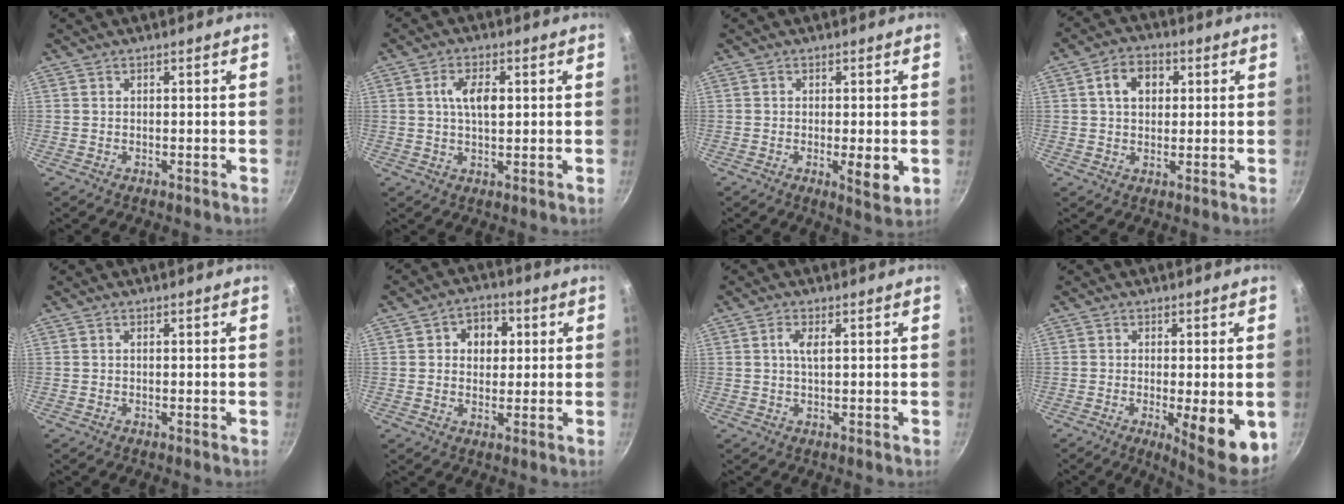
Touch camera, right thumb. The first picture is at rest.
{"total": 5.7, "force": [1.1, 2.8, 4.8], "torque": [-0.081, 0.004, 0.015]}
{"total": 5.2, "force": [-1.0, 1.5, 4.9], "torque": [-0.073, -0.012, -0.012]}
{"total": 7.0, "force": [1.8, 5.2, 4.3], "torque": [-0.049, 0.008, 0.023]}
{"total": 0.0}
{"total": 6.9, "force": [1.6, 5.5, 3.7], "torque": [-0.020, 0.002, 0.016]}
{"total": 2.5, "force": [0.7, 0.8, 2.2], "torque": [-0.044, 0.002, 0.012]}
{"total": 10.3, "force": [-2.4, 2.6, 9.7], "torque": [-0.120, -0.010, -0.025]}